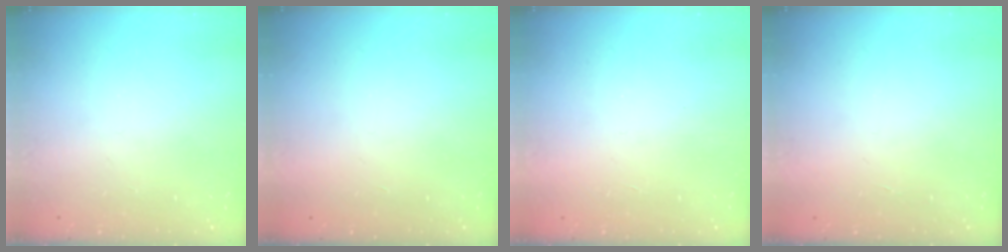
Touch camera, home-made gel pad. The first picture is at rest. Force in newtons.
{"total": 1.5, "press": 1.5, "slide": 0.1}
{"total": 1.6, "press": 1.6, "slide": 0.1}
{"total": 1.6, "press": 1.5, "slide": 0.1}